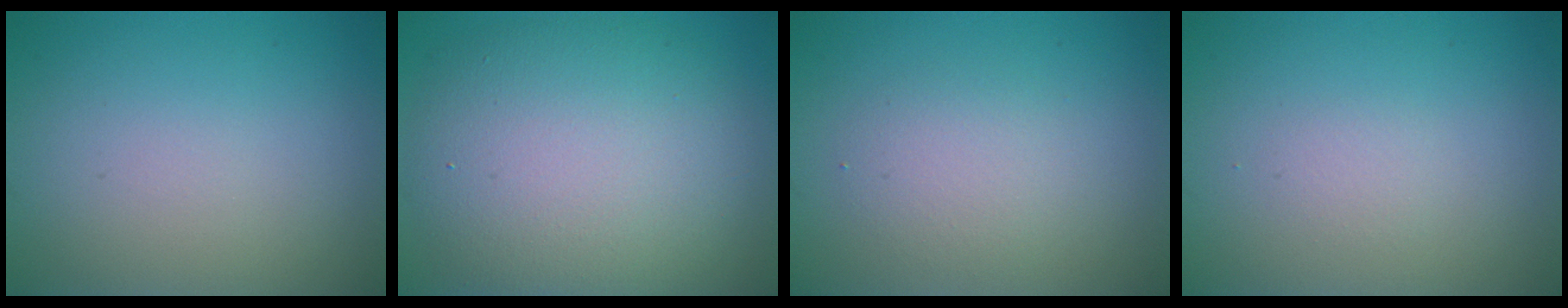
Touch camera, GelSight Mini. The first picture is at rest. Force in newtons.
{"total": 10.4, "press": 10.4, "slide": 0.5}
{"total": 2.4, "press": 2.4, "slide": 0.2}
{"total": 0.7, "press": 0.7, "slide": 0.0}